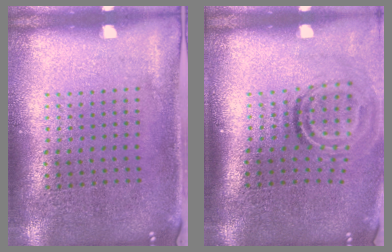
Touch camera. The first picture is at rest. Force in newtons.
{"total": 1.9, "press": 1.1, "slide": 1.5}